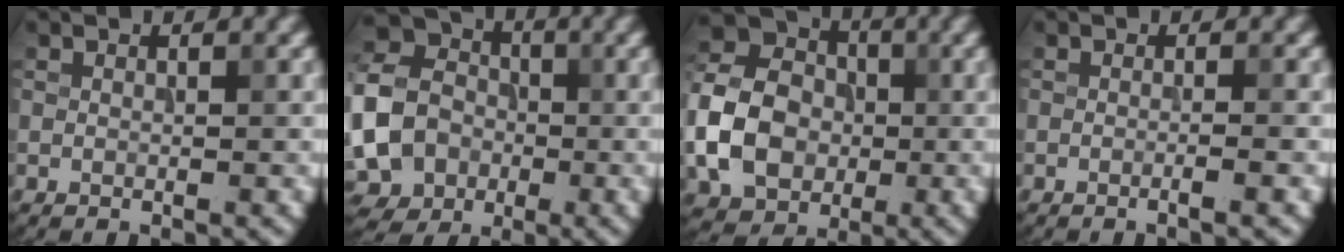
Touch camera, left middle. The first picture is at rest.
{"total": 11.4, "force": [-2.4, 9.5, 5.9], "torque": [-0.152, -0.019, -0.064]}
{"total": 8.3, "force": [-1.7, 6.6, 4.7], "torque": [-0.107, 0.007, -0.045]}
{"total": 1.5, "force": [-0.4, 0.4, 1.4], "torque": [-0.013, -0.008, -0.016]}